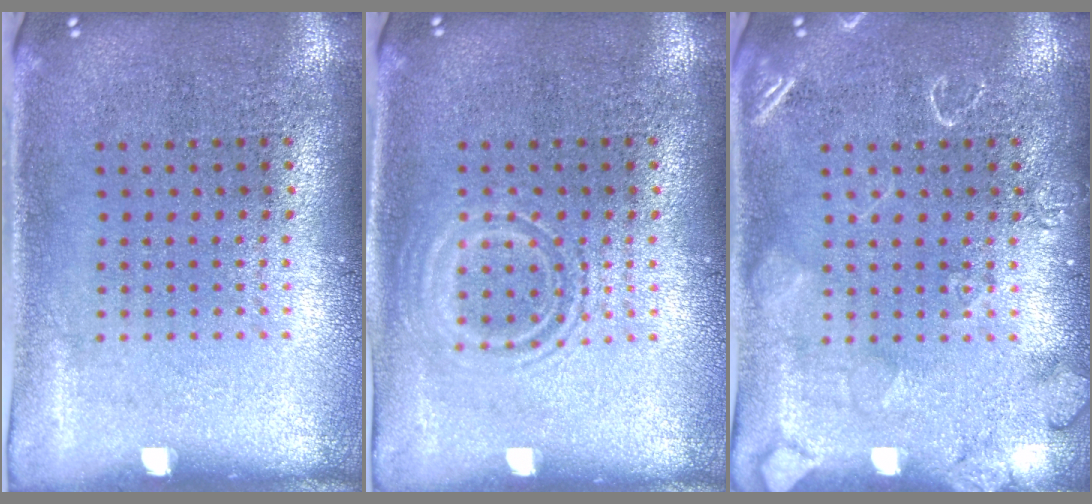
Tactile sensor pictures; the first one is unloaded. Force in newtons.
{"total": 1.1, "press": 1.0, "slide": 0.2}
{"total": 2.4, "press": 2.4, "slide": 0.4}